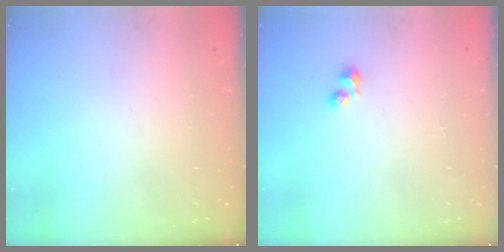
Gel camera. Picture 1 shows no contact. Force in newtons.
{"total": 2.9, "press": 2.8, "slide": 0.6}